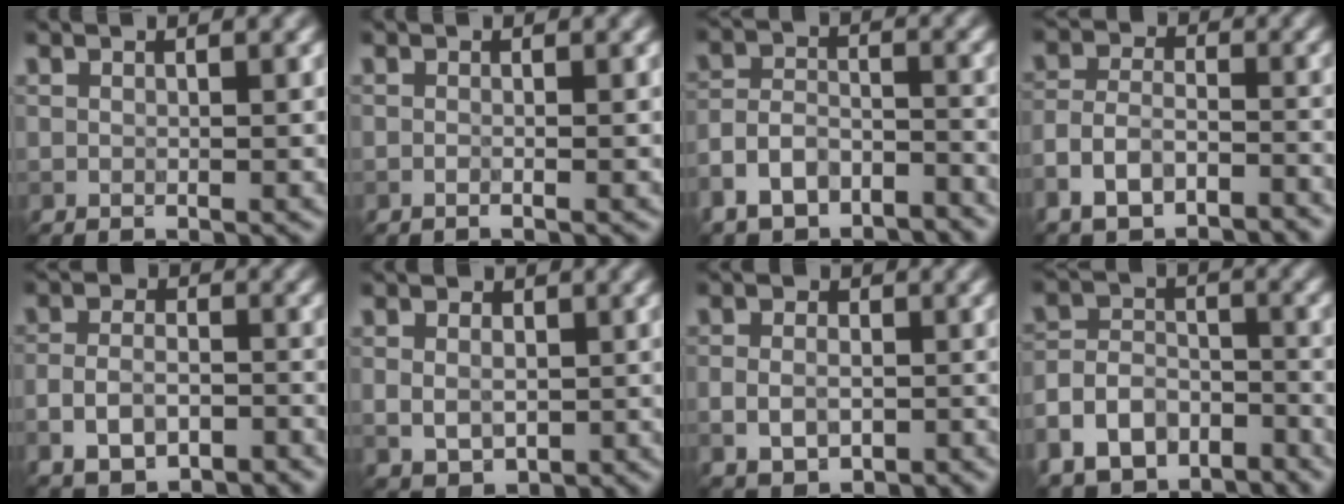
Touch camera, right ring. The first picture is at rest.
{"total": 0.9, "force": [-0.2, 0.5, 0.7], "torque": [0.004, -0.007, -0.016]}
{"total": 6.3, "force": [-5.0, 2.9, 2.3], "torque": [-0.048, -0.003, -0.103]}
{"total": 6.2, "force": [-4.8, 2.9, 2.7], "torque": [-0.041, 0.003, -0.095]}
{"total": 5.1, "force": [-3.4, 2.6, 2.8], "torque": [-0.048, 0.002, -0.069]}
{"total": 4.4, "force": [-0.2, 3.6, 2.5], "torque": [-0.028, 0.000, -0.010]}
{"total": 3.7, "force": [-1.4, 2.6, 2.2], "torque": [-0.030, 0.001, -0.028]}
{"total": 8.1, "force": [-6.0, 4.7, 2.6], "torque": [-0.057, 0.002, -0.118]}